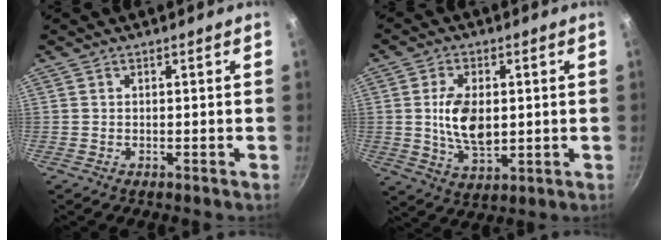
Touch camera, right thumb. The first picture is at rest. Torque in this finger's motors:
{"motor_torque": [1.61, 1.28, 1.11, -0.38, 0.12]}